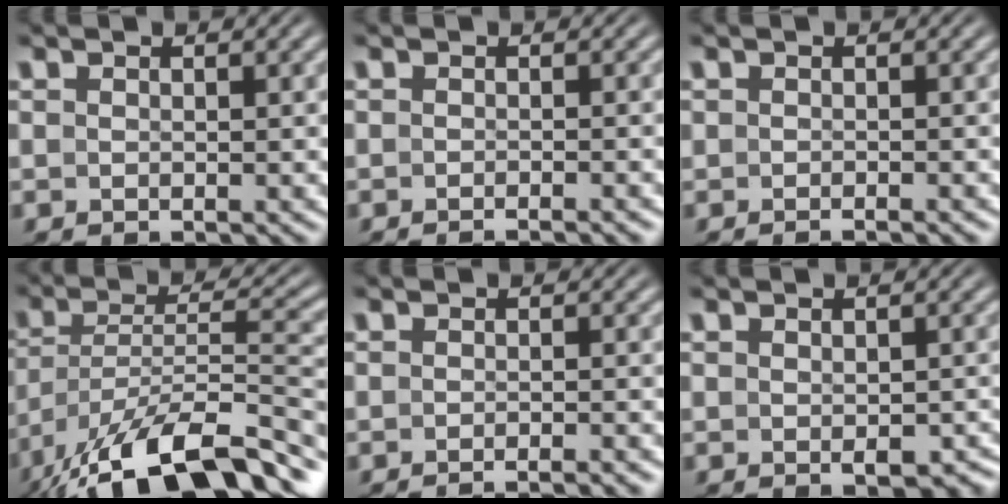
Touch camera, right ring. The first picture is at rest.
{"total": 1.7, "force": [-1.7, -0.3, 0.5], "torque": [-0.004, 0.002, -0.027]}
{"total": 1.2, "force": [-1.2, -0.2, 0.2], "torque": [0.000, 0.000, -0.018]}
{"total": 11.7, "force": [-8.2, 4.2, 7.2], "torque": [-0.136, -0.038, -0.099]}
{"total": 2.1, "force": [-2.0, -0.3, 0.5], "torque": [-0.006, 0.002, -0.034]}
{"total": 2.3, "force": [-1.4, 0.9, 1.5], "torque": [-0.022, -0.015, -0.015]}